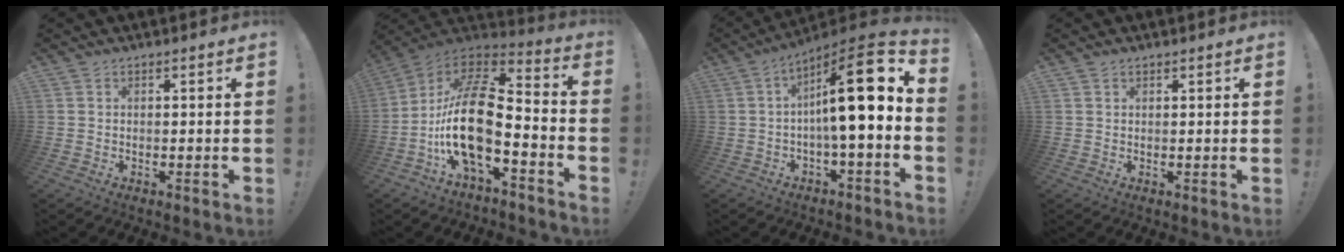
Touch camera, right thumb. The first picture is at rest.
{"total": 20.0, "force": [-4.7, 8.6, 17.5], "torque": [-0.350, 0.019, -0.084]}
{"total": 16.9, "force": [1.6, 3.0, 16.6], "torque": [-0.248, -0.005, 0.016]}
{"total": 0.9, "force": [0.7, 0.5, 0.2], "torque": [-0.004, 0.000, 0.014]}